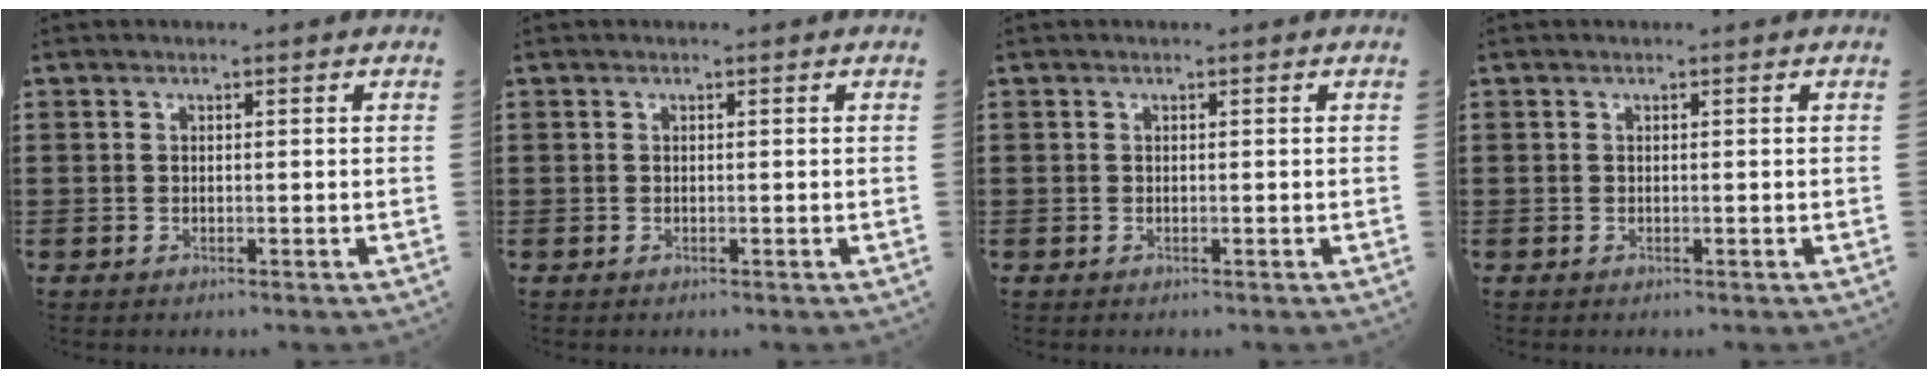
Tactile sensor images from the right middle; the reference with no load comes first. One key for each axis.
{"total": 0.0}
{"total": 0.0}
{"total": 0.0}